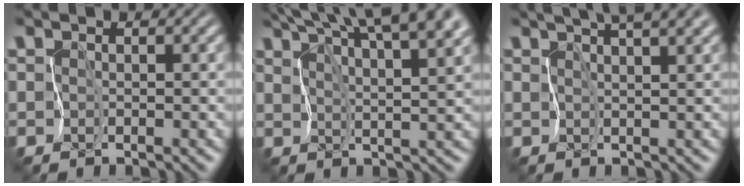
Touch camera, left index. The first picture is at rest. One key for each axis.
{"total": 13.0, "fx": 9.1, "fy": 4.1, "fz": 8.3, "tx": -0.119, "ty": 0.039, "tz": 0.110}
{"total": 6.9, "fx": 4.8, "fy": 1.9, "fz": 4.5, "tx": -0.066, "ty": 0.025, "tz": 0.063}